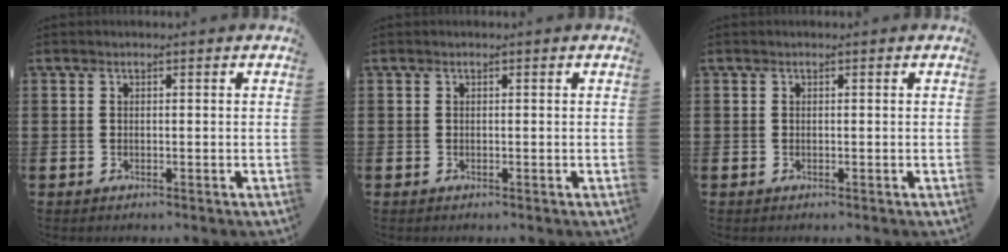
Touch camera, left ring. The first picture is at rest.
{"total": 0.0}
{"total": 0.0}